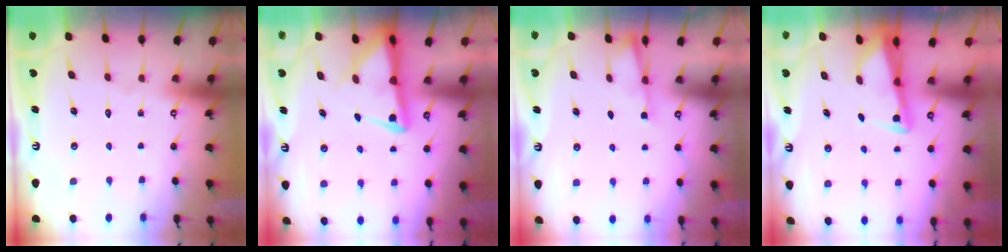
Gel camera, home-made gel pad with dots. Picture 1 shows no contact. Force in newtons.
{"total": 5.4, "press": 5.4, "slide": 0.5}
{"total": 2.3, "press": 2.2, "slide": 0.4}
{"total": 2.6, "press": 2.6, "slide": 0.5}